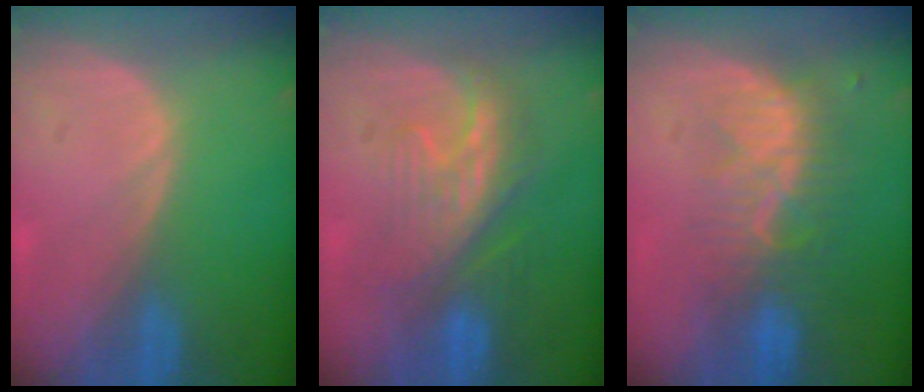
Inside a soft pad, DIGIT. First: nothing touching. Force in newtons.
{"total": 7.9, "press": 7.8, "slide": 1.4}
{"total": 8.1, "press": 7.2, "slide": 3.8}